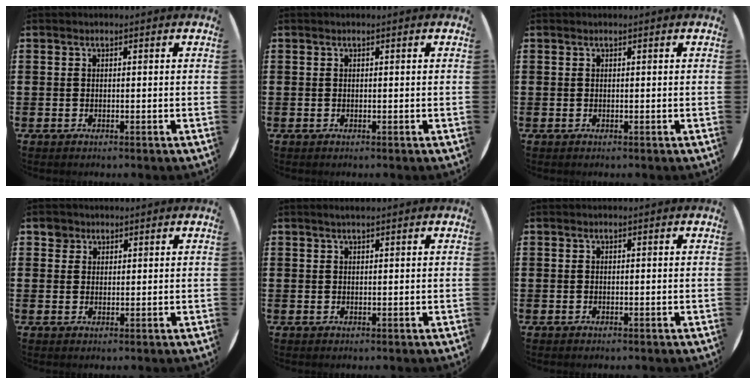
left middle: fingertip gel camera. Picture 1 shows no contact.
{"total": 0.0}
{"total": 0.0}
{"total": 2.1, "force": [1.6, 1.3, 0.0], "torque": [0.007, 0.002, 0.030]}
{"total": 1.0, "force": [0.8, 0.2, 0.5], "torque": [-0.009, 0.004, 0.015]}
{"total": 0.0}